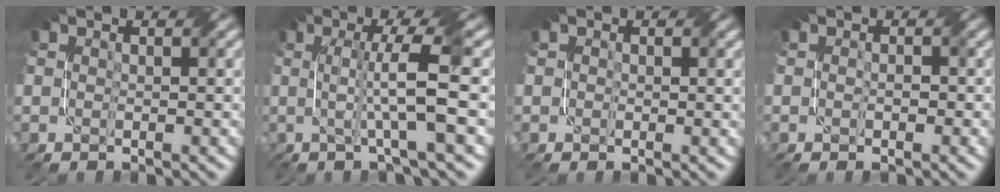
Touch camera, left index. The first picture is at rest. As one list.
[{"total": 6.7, "force": [0.2, 0.7, 6.6], "torque": [-0.110, 0.009, 0.003]}, {"total": 0.9, "force": [0.5, 0.6, 0.4], "torque": [-0.003, -0.001, 0.007]}, {"total": 1.4, "force": [-0.3, 0.7, 1.2], "torque": [-0.019, -0.002, -0.002]}]